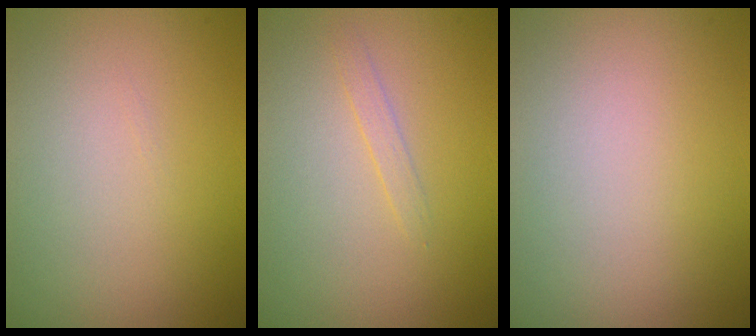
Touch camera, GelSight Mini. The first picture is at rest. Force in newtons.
{"total": 0.8, "press": 0.8, "slide": 0.1}
{"total": 0.0}